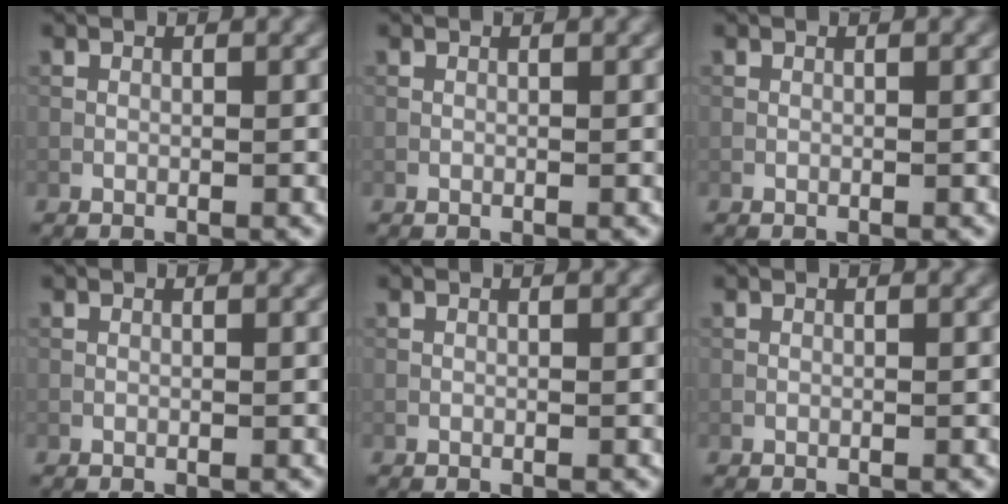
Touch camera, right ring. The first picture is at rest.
{"total": 0.0}
{"total": 0.0}
{"total": 0.0}
{"total": 0.0}
{"total": 0.0}